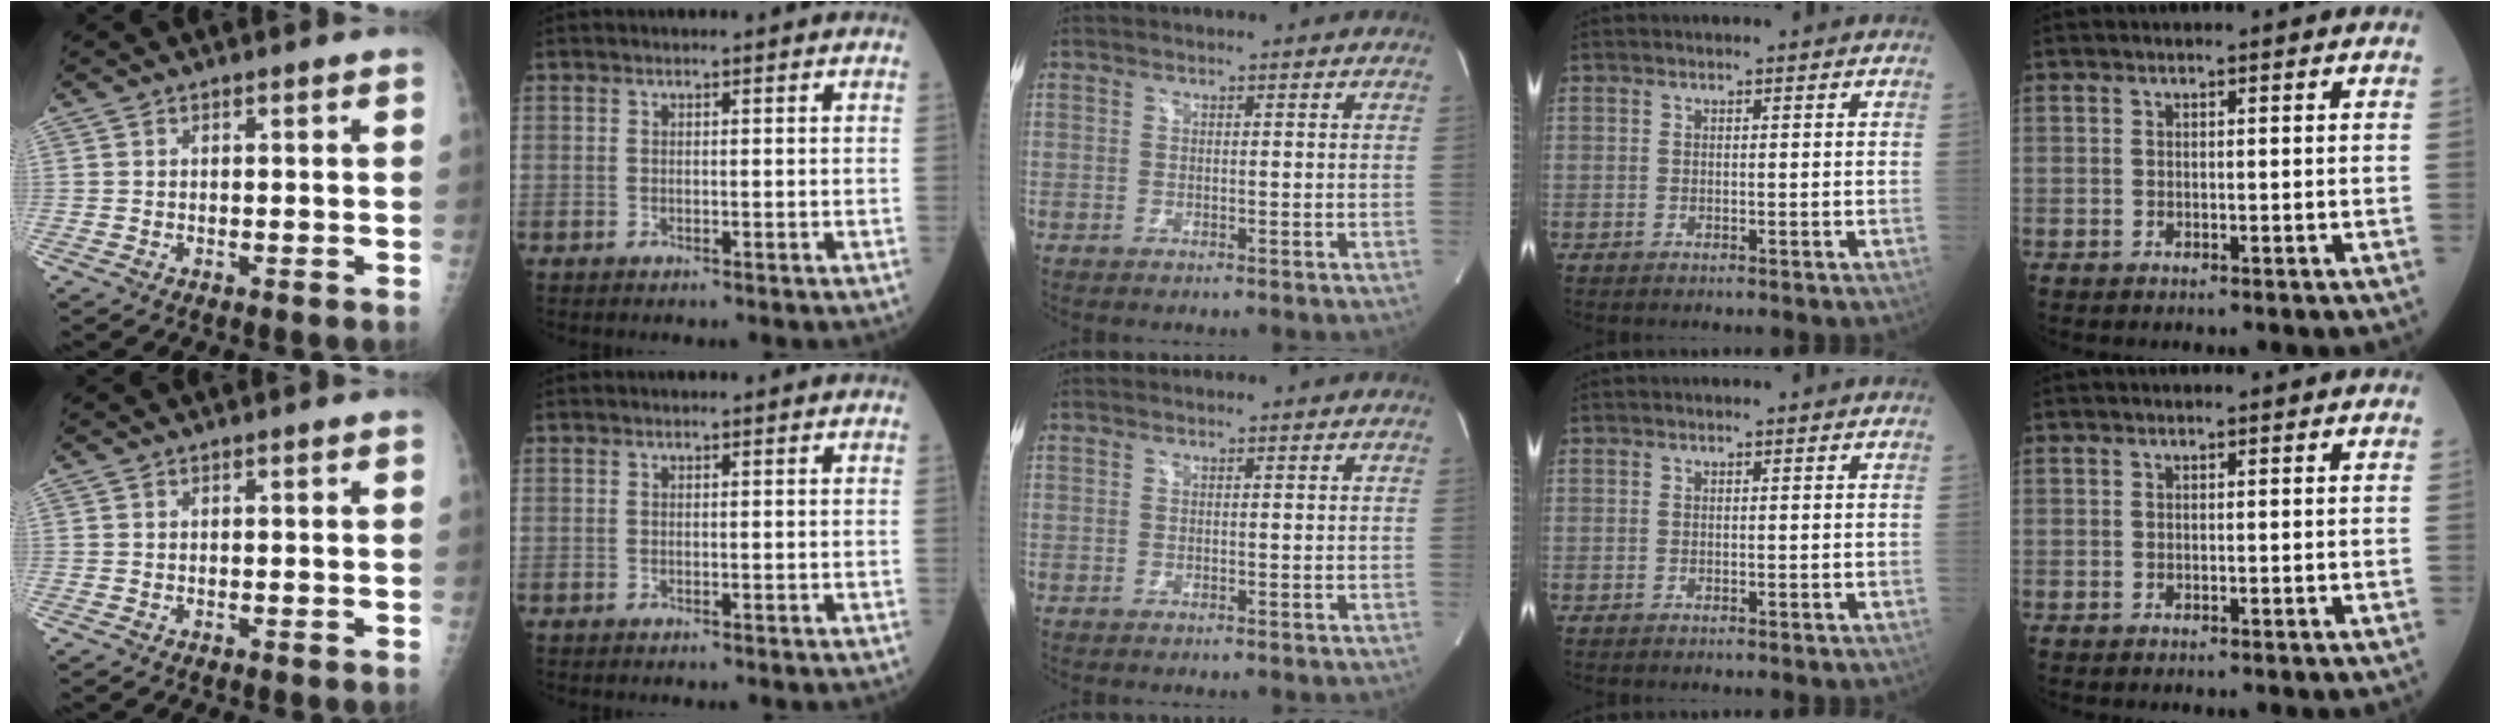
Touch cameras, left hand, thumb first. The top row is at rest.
{}